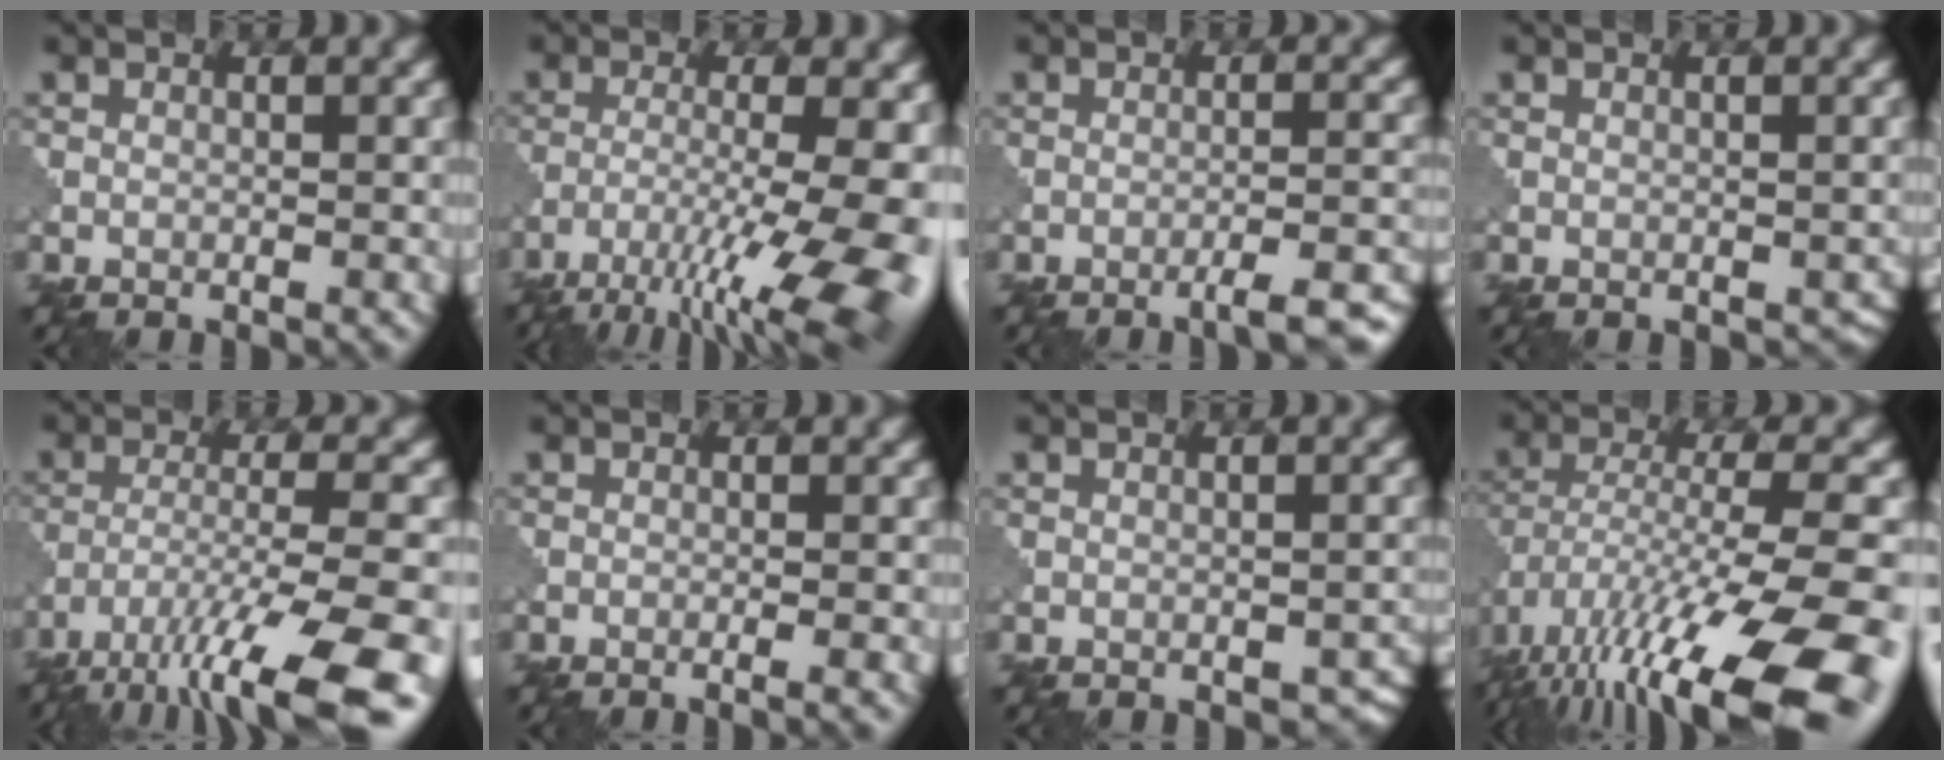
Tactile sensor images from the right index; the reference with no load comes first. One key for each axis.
{"total": 14.6, "fx": -8.3, "fy": 3.9, "fz": 11.3, "tx": -0.173, "ty": -0.030, "tz": -0.112}
{"total": 4.7, "fx": -3.2, "fy": 0.9, "fz": 3.3, "tx": -0.043, "ty": 0.009, "tz": -0.048}
{"total": 1.0, "fx": -0.1, "fy": 0.8, "fz": 0.7, "tx": -0.011, "ty": -0.006, "tz": 0.002}
{"total": 12.5, "fx": -8.5, "fy": 2.5, "fz": 8.8, "tx": -0.158, "ty": -0.012, "tz": -0.135}
{"total": 1.8, "fx": -0.5, "fy": 0.4, "fz": 1.6, "tx": -0.017, "ty": 0.000, "tz": -0.013}
{"total": 2.4, "fx": -0.7, "fy": 1.5, "fz": 1.7, "tx": -0.021, "ty": -0.012, "tz": -0.001}
{"total": 16.2, "fx": -9.1, "fy": 4.5, "fz": 12.6, "tx": -0.238, "ty": -0.015, "tz": -0.135}